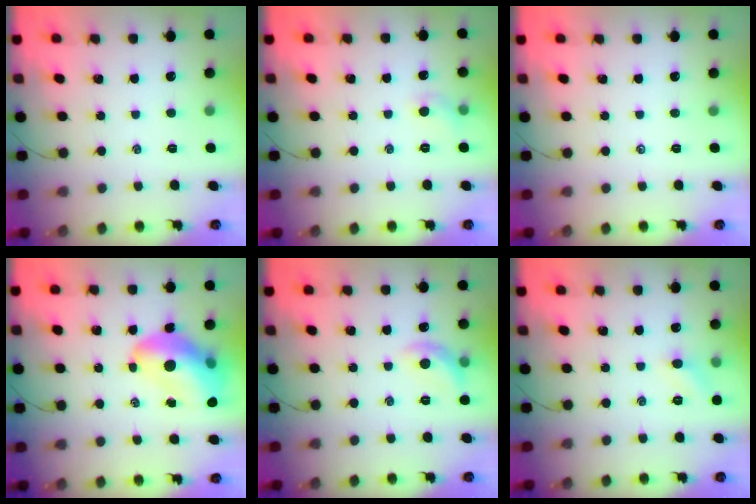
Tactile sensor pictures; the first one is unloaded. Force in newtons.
{"total": 4.8, "press": 4.6, "slide": 1.5}
{"total": 0.0}
{"total": 14.5, "press": 13.8, "slide": 4.3}
{"total": 7.9, "press": 7.9, "slide": 0.5}
{"total": 5.6, "press": 5.4, "slide": 1.6}